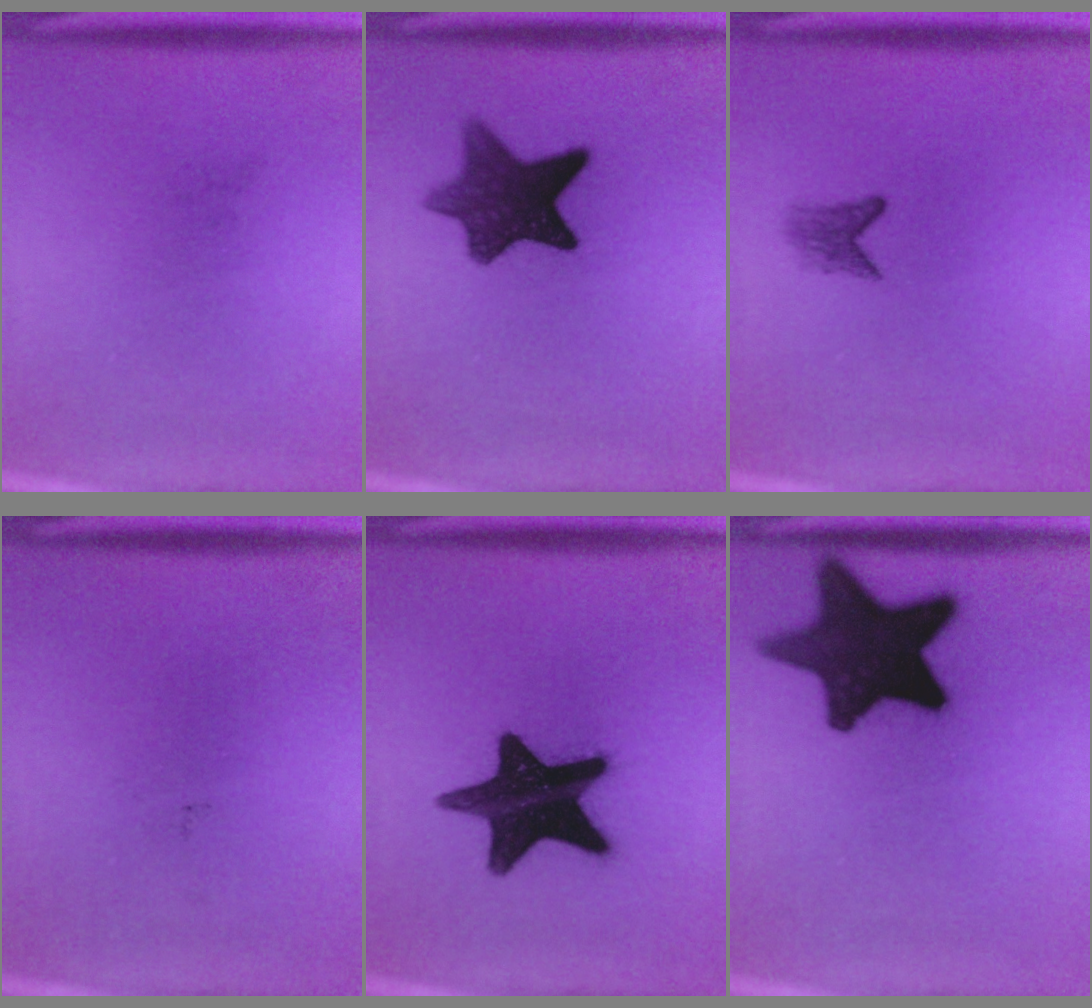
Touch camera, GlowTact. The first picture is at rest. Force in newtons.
{"total": 10.0}
{"total": 1.8}
{"total": 0.0}
{"total": 17.5}
{"total": 16.7}